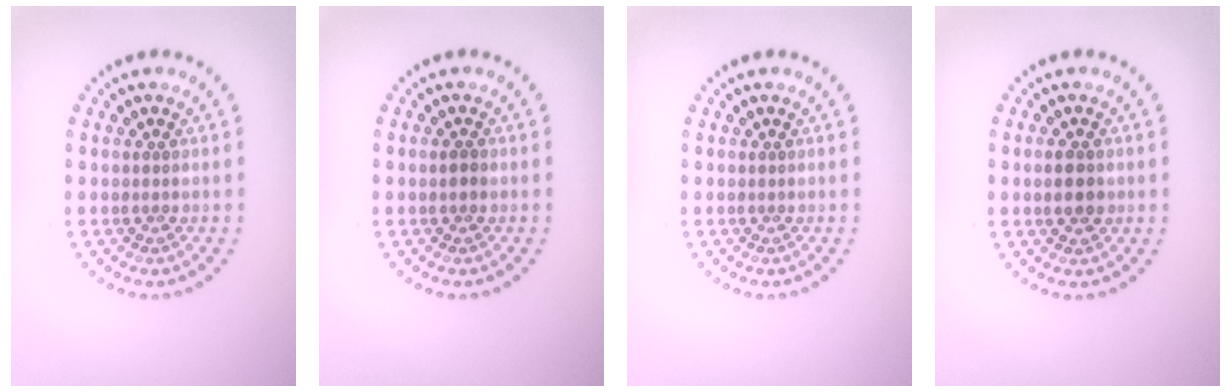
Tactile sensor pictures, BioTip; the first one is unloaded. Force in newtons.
{"total": 0.9, "press": 0.9, "slide": 0.0}
{"total": 0.0}
{"total": 2.1, "press": 2.1, "slide": 0.1}